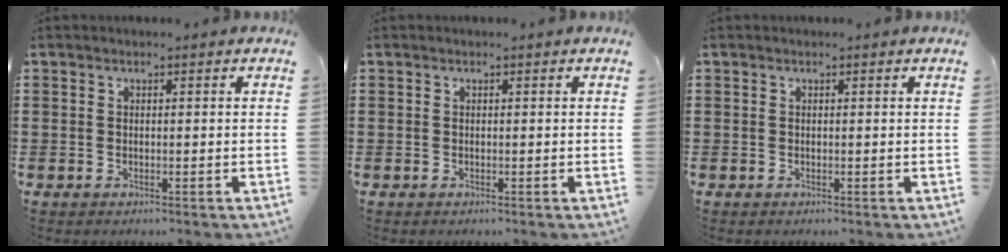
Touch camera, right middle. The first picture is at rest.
{"total": 0.0}
{"total": 0.0}